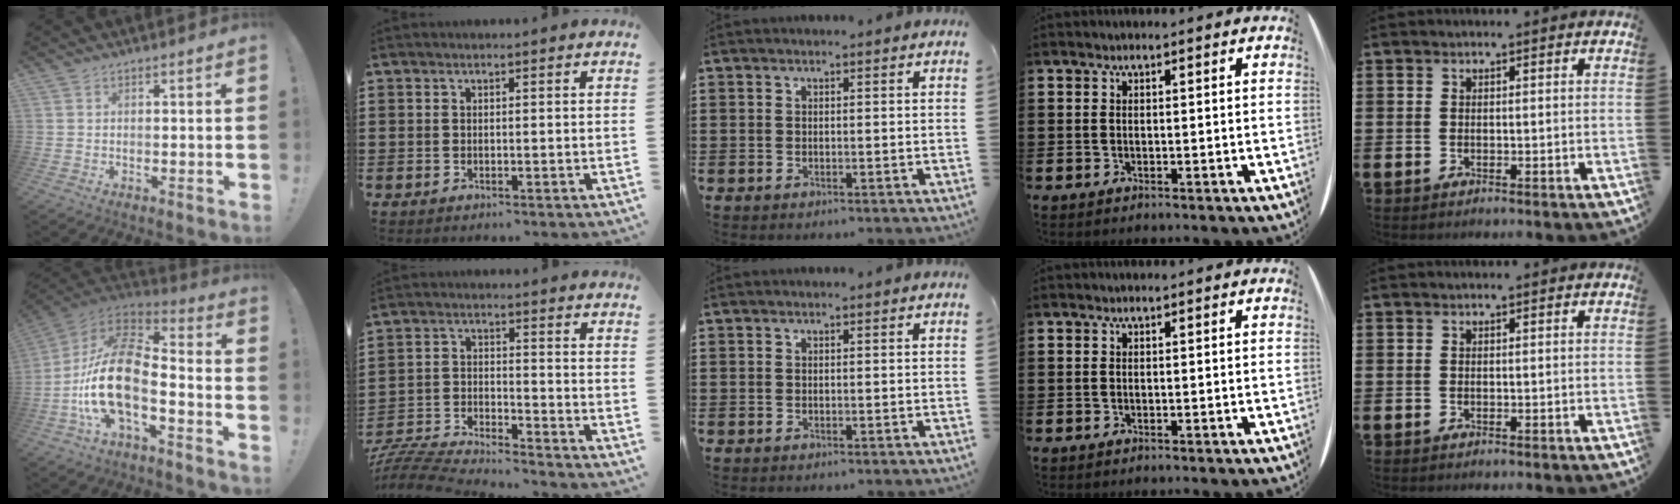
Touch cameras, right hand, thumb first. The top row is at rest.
{"thumb": {"total": 18.9, "force": [-5.4, 8.9, 15.8], "torque": [-0.326, 0.017, -0.092]}, "index": {"total": 6.1, "force": [-6.0, 0.0, 0.6], "torque": [-0.036, -0.007, -0.129]}}